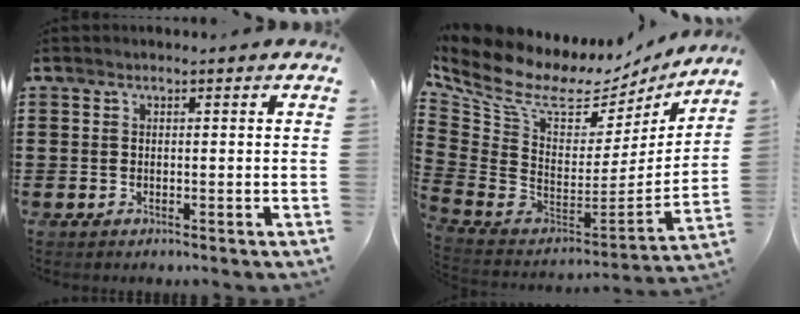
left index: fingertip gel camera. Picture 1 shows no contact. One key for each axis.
{"total": 9.4, "fx": 6.6, "fy": 4.3, "fz": 5.1, "tx": -0.150, "ty": -0.062, "tz": 0.107}